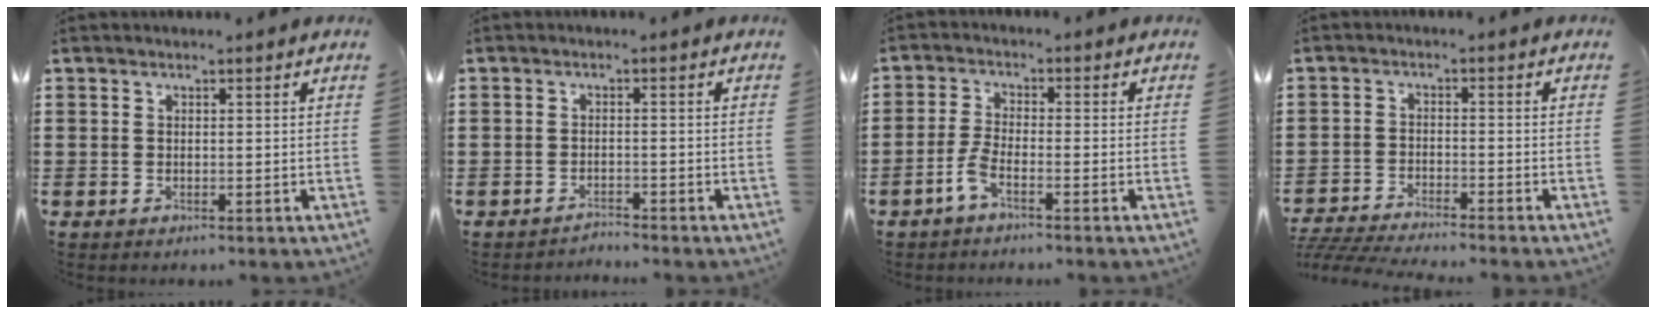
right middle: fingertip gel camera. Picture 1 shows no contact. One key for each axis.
{"total": 1.5, "fx": -1.5, "fy": 0.0, "fz": 0.1, "tx": -0.005, "ty": 0.003, "tz": -0.031}
{"total": 3.5, "fx": -2.1, "fy": 0.7, "fz": 2.7, "tx": -0.069, "ty": -0.004, "tz": -0.043}
{"total": 4.1, "fx": -4.0, "fy": -0.2, "fz": 0.8, "tx": -0.029, "ty": -0.013, "tz": -0.085}